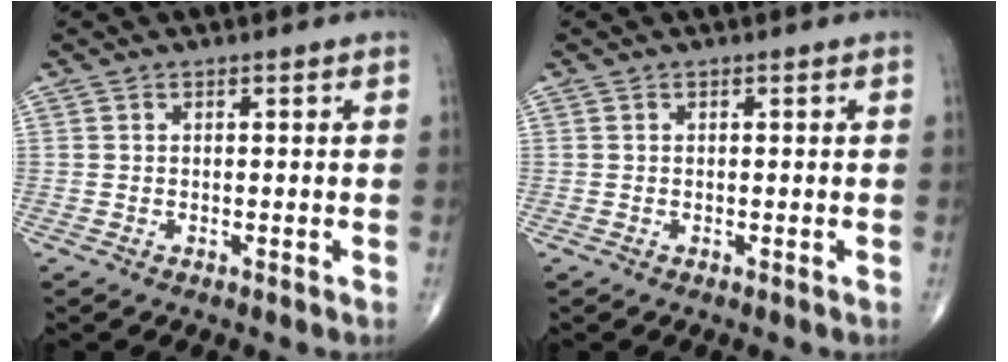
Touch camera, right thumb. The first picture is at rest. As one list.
[{"total": 0.0}]